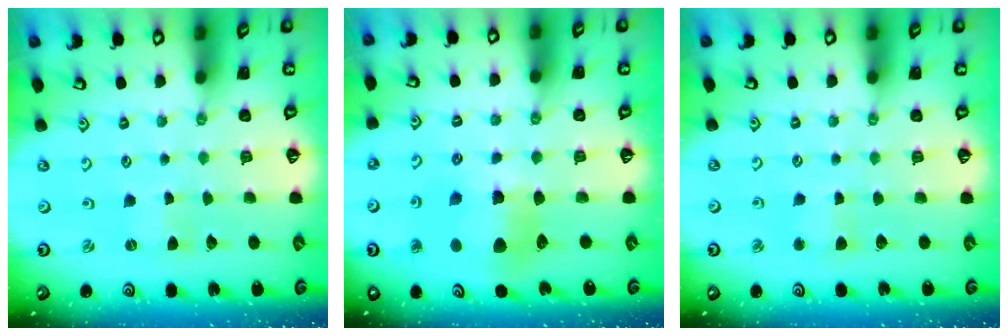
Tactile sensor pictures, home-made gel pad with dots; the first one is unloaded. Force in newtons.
{"total": 10.0, "press": 9.9, "slide": 1.4}
{"total": 3.9, "press": 3.8, "slide": 0.4}